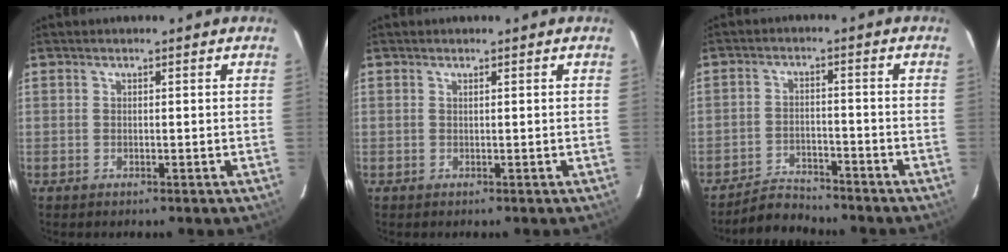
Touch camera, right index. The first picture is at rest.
{"total": 0.0}
{"total": 5.7, "force": [-5.5, 1.4, 0.4], "torque": [-0.026, 0.011, -0.092]}